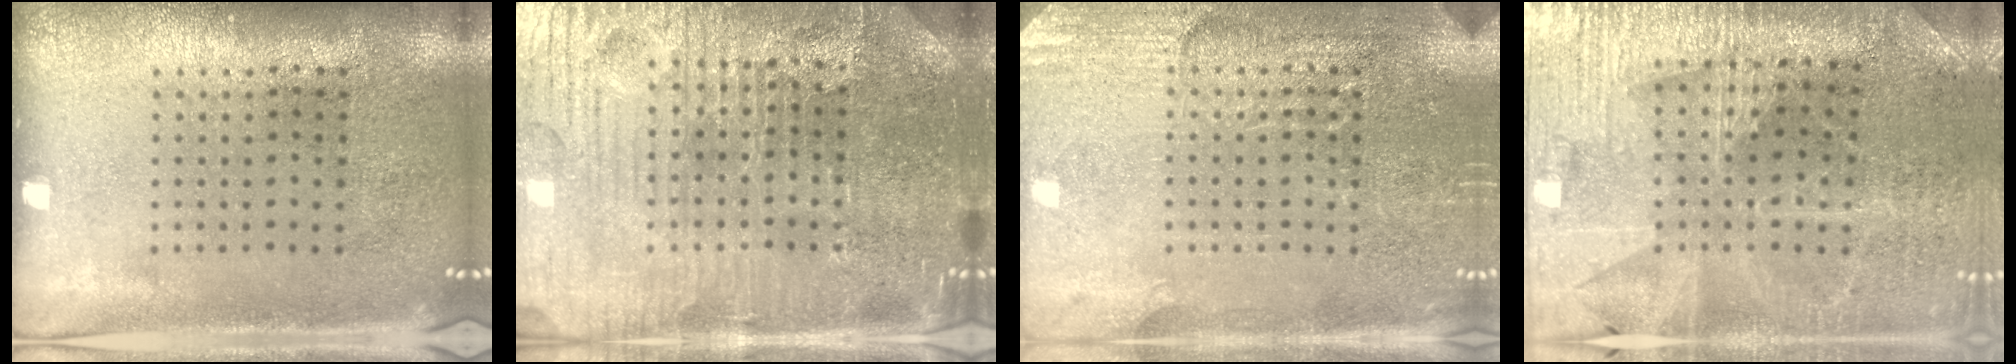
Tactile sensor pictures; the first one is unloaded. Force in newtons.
{"total": 5.1, "press": 4.9, "slide": 1.3}
{"total": 2.9, "press": 2.9, "slide": 0.2}
{"total": 3.0, "press": 3.0, "slide": 0.4}